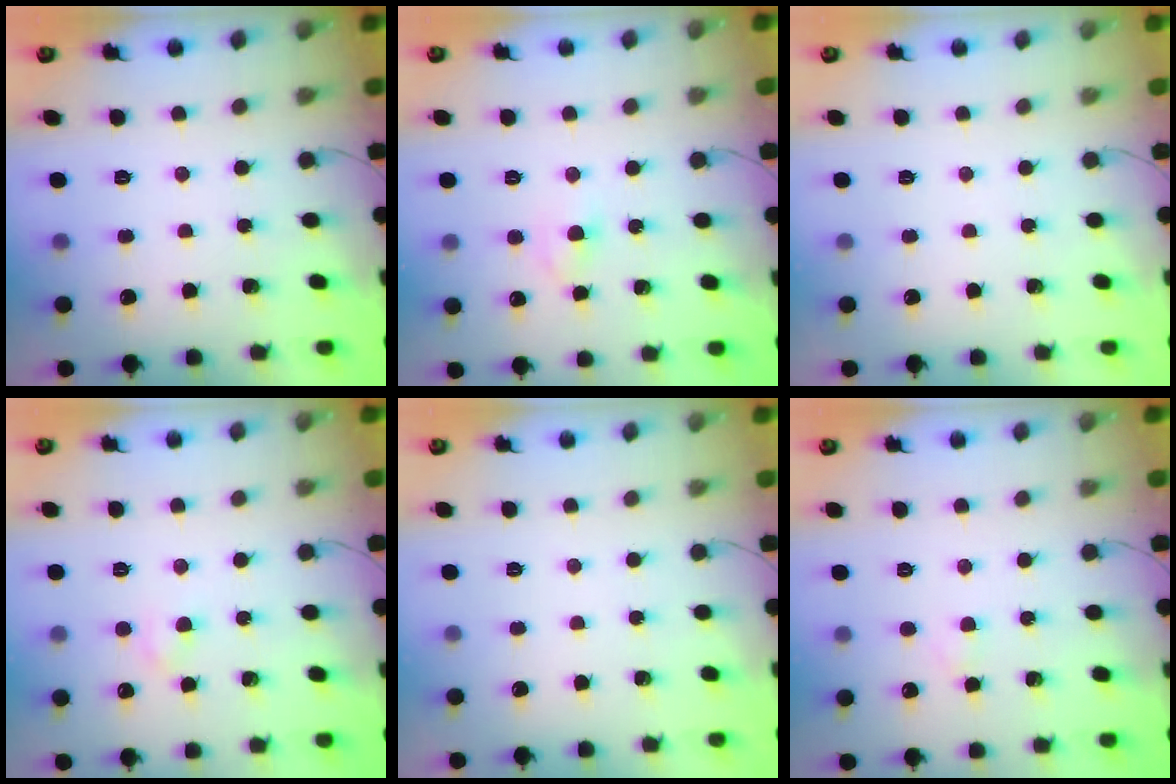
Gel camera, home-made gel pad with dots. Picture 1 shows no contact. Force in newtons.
{"total": 3.3, "press": 3.0, "slide": 1.2}
{"total": 0.0}
{"total": 2.2, "press": 2.0, "slide": 0.8}
{"total": 0.0}
{"total": 1.3, "press": 1.0, "slide": 0.7}